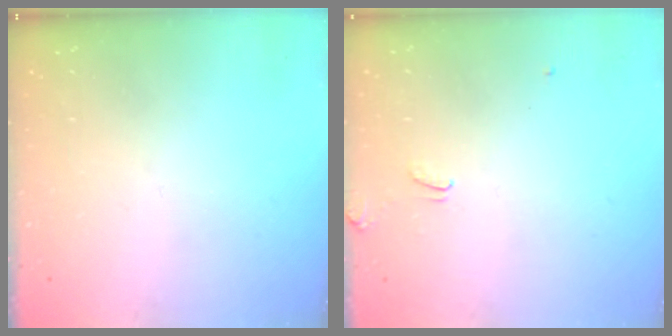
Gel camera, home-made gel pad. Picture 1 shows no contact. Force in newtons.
{"total": 0.5, "press": 0.1, "slide": 0.5}